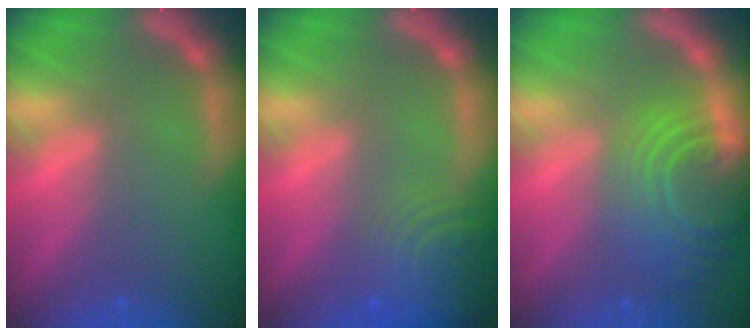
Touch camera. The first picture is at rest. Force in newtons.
{"total": 7.0}
{"total": 9.5}